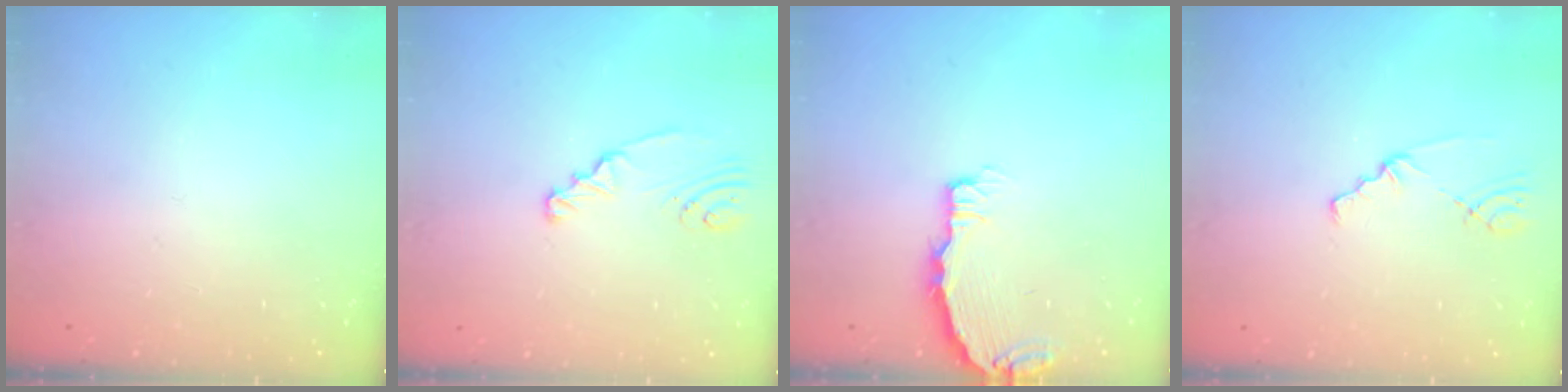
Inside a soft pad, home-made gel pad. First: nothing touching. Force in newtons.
{"total": 2.3, "press": 2.3, "slide": 0.3}
{"total": 5.0, "press": 5.0, "slide": 0.2}
{"total": 1.5, "press": 1.5, "slide": 0.2}